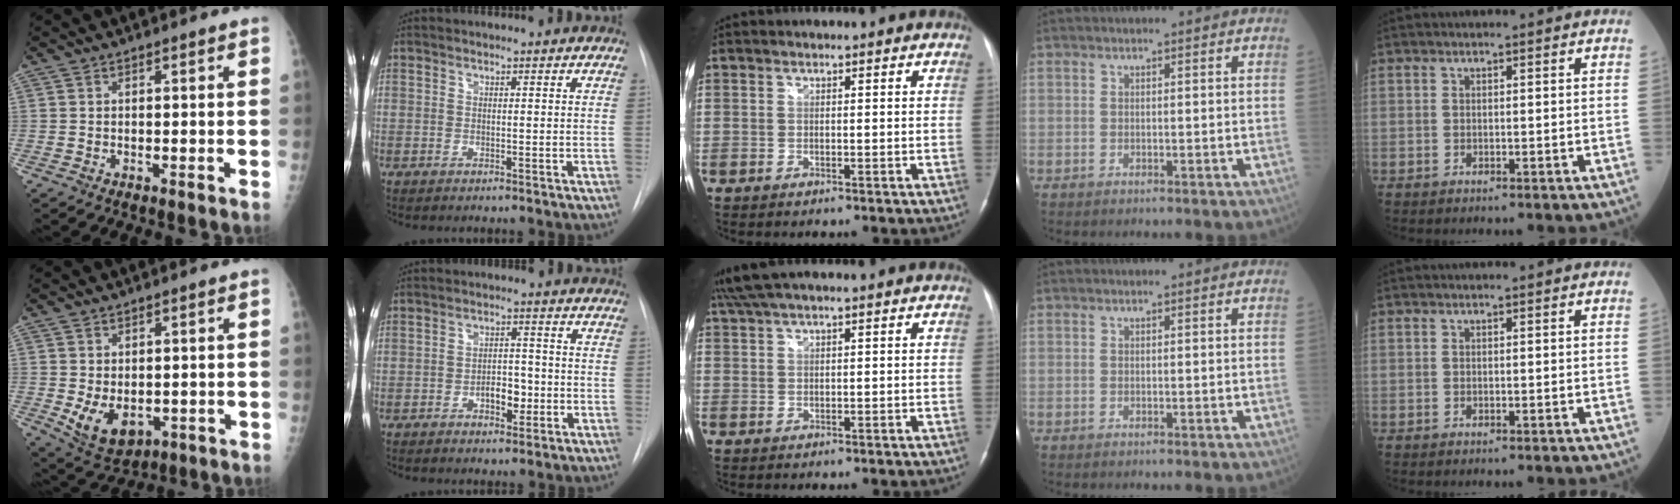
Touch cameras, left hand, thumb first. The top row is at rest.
{"thumb": {"total": 7.6, "force": [-1.0, 5.1, 5.5], "torque": [-0.076, -0.013, 0.005]}, "index": {"total": 4.2, "force": [-1.6, 2.3, 3.2], "torque": [-0.044, 0.005, -0.022]}, "middle": {"total": 5.4, "force": [4.3, 0.5, 3.2], "torque": [-0.061, 0.044, 0.081]}}